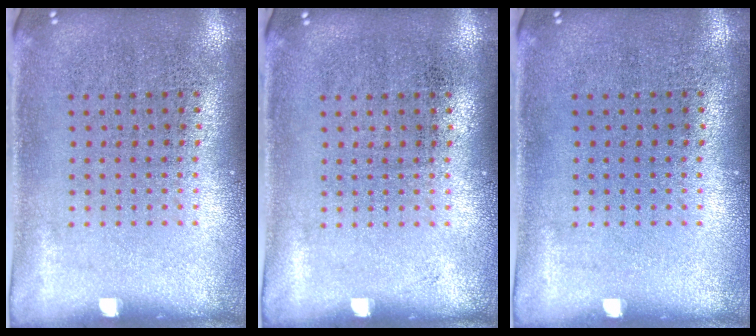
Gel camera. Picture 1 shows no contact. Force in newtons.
{"total": 0.0}
{"total": 0.0}